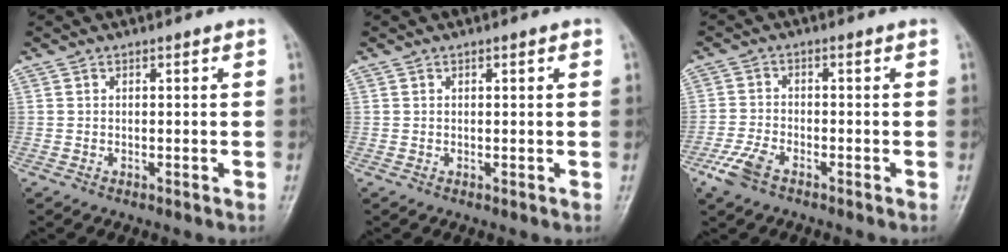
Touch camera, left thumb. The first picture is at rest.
{"total": 1.0, "force": [0.3, 0.4, 0.9], "torque": [-0.007, 0.005, 0.004]}
{"total": 5.2, "force": [-3.3, 2.4, 3.2], "torque": [-0.074, 0.008, -0.067]}